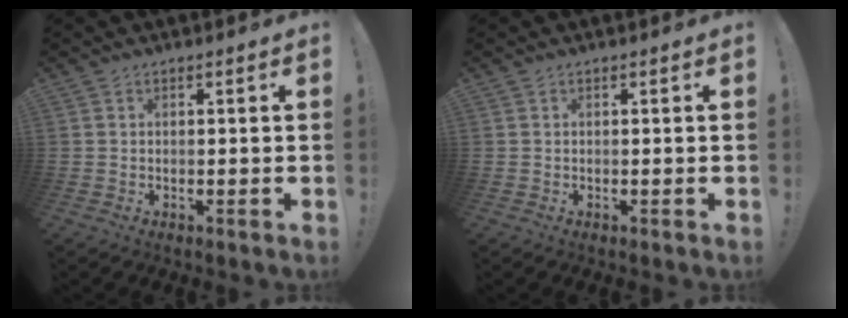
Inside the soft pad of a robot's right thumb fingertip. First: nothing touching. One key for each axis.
{"total": 0.0}